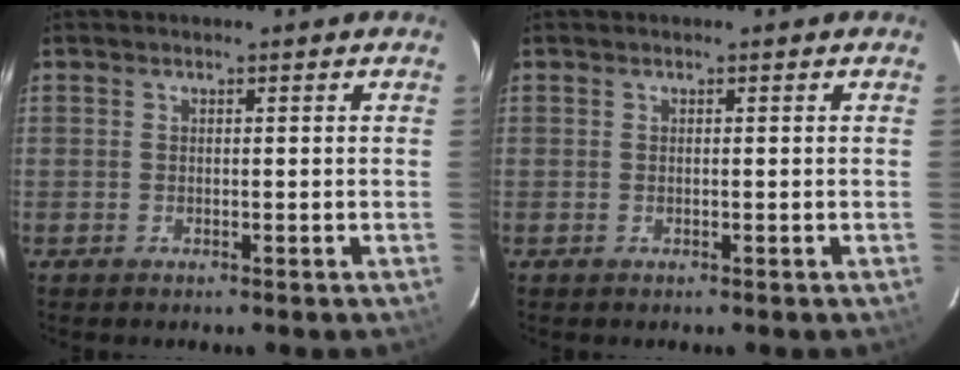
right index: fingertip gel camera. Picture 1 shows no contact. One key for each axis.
{"total": 0.0}